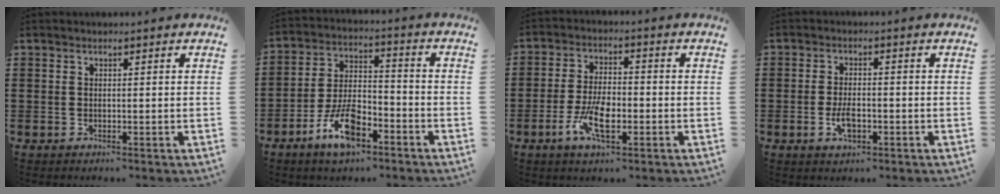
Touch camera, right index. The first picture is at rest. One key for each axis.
{"total": 9.5, "fx": -5.3, "fy": 4.0, "fz": 6.8, "tx": -0.145, "ty": 0.008, "tz": -0.097}
{"total": 7.3, "fx": -2.7, "fy": 3.1, "fz": 6.0, "tx": -0.133, "ty": -0.006, "tz": -0.052}
{"total": 3.9, "fx": -1.4, "fy": 1.6, "fz": 3.3, "tx": -0.072, "ty": -0.004, "tz": -0.027}